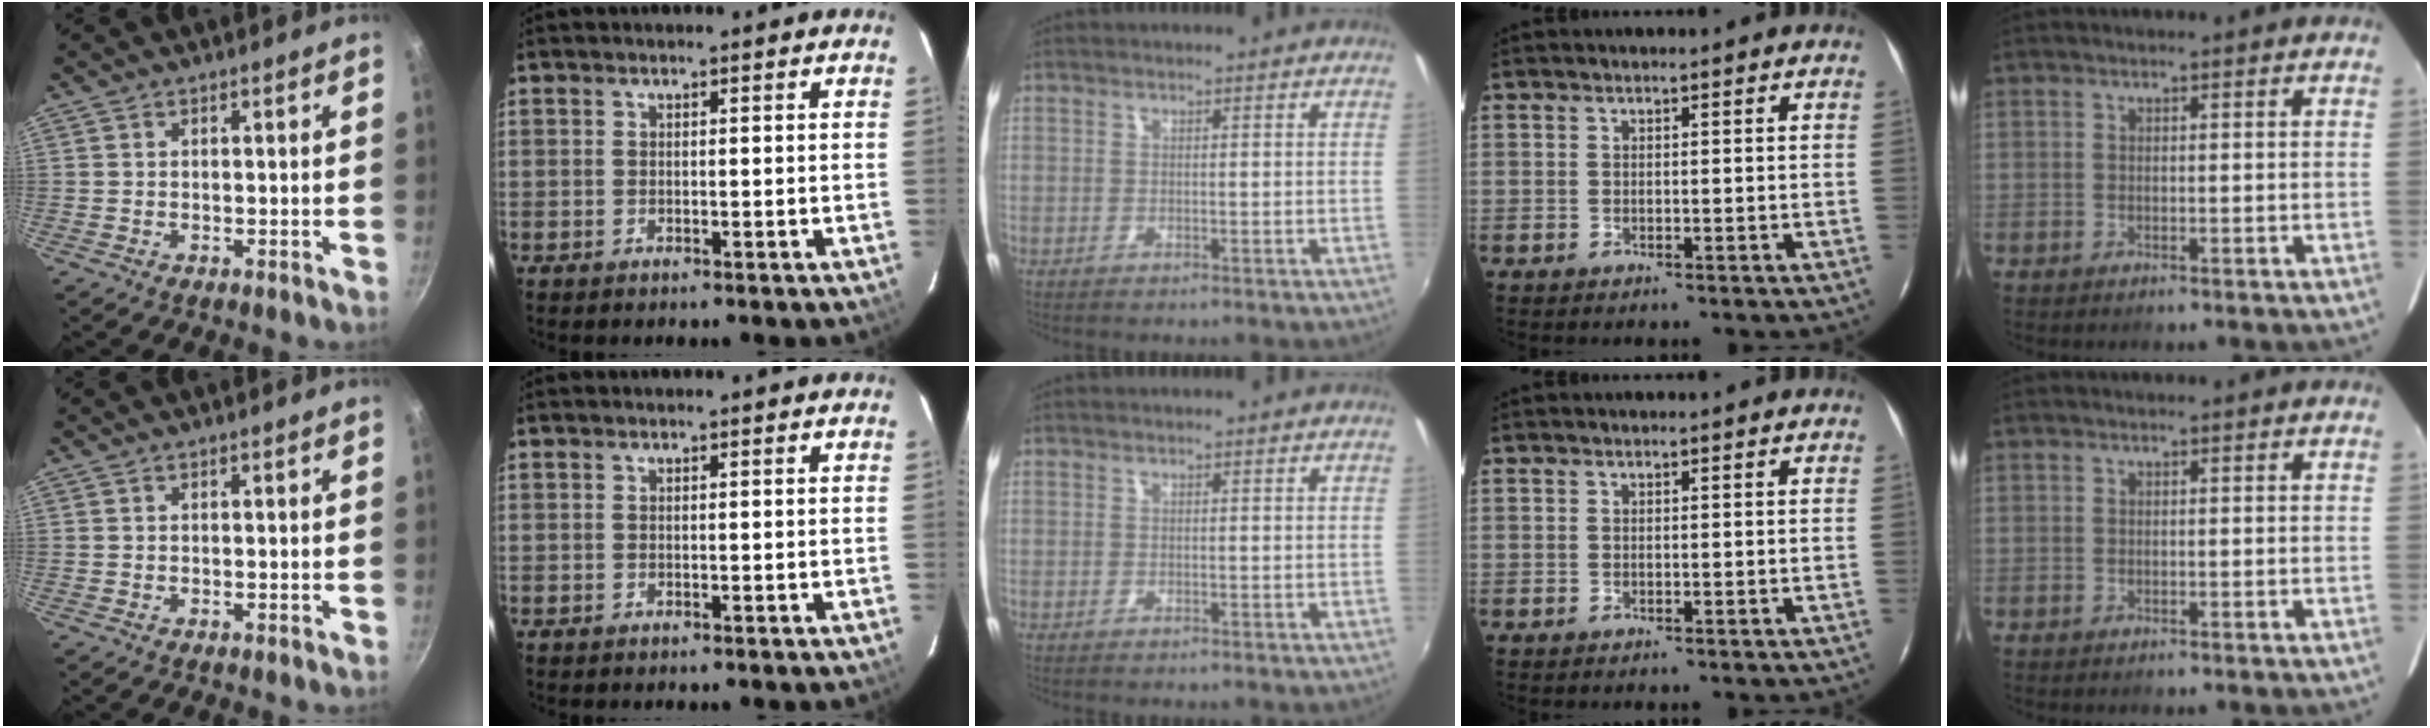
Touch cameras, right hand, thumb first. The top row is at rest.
{}